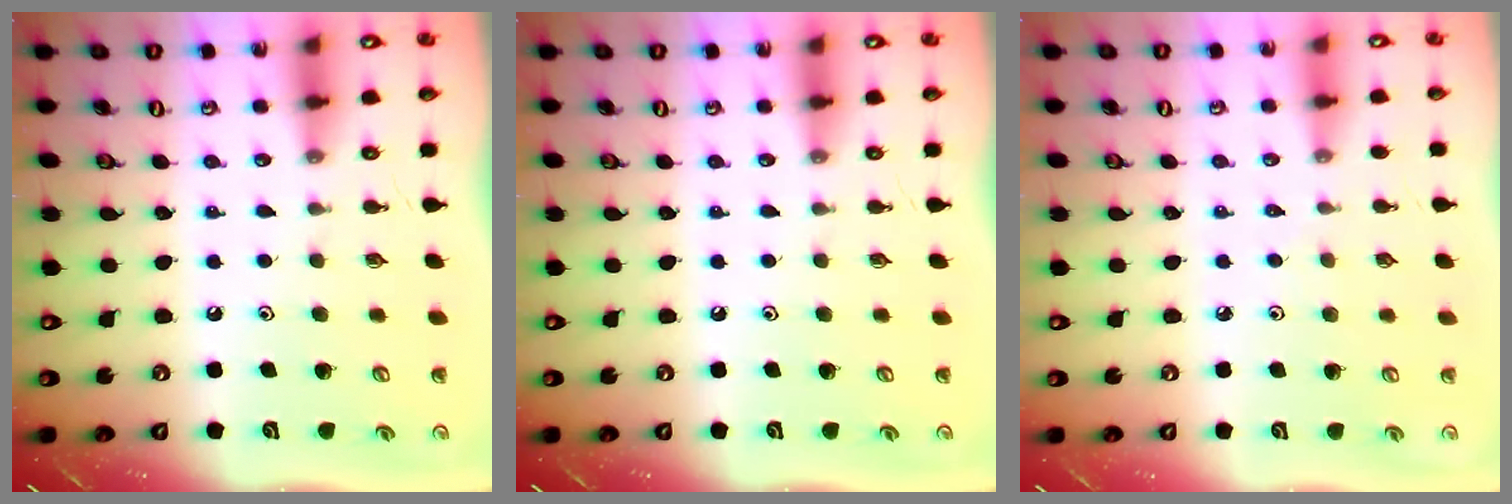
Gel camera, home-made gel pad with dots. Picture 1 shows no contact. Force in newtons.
{"total": 0.0}
{"total": 1.1, "press": 1.0, "slide": 0.4}